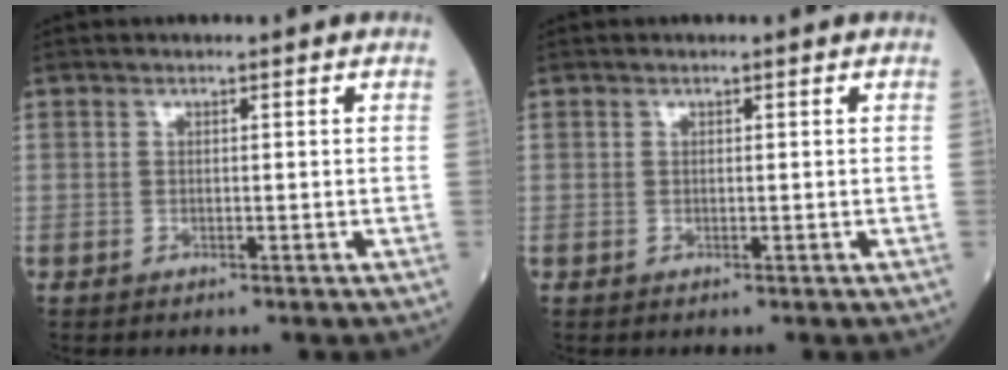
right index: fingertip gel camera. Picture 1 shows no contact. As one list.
[{"total": 0.0}]